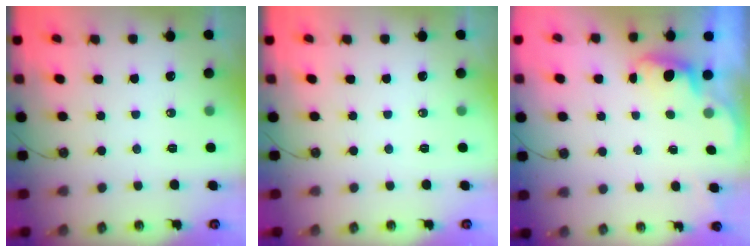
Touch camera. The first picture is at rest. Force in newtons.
{"total": 0.0}
{"total": 1.0, "press": 0.7, "slide": 0.7}